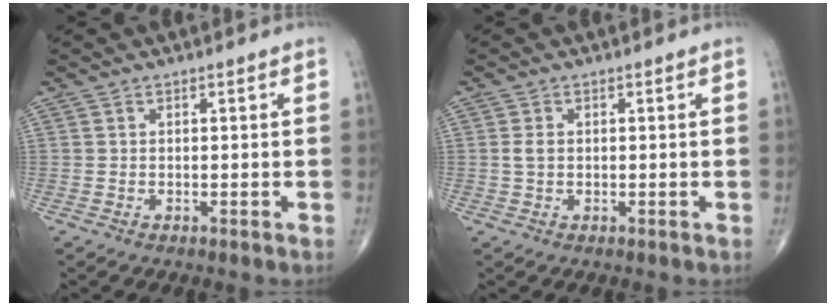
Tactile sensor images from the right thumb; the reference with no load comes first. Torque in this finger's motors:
{"motor_torque": [-0.02, -0.02, 0.25, -0.05, 0.04]}